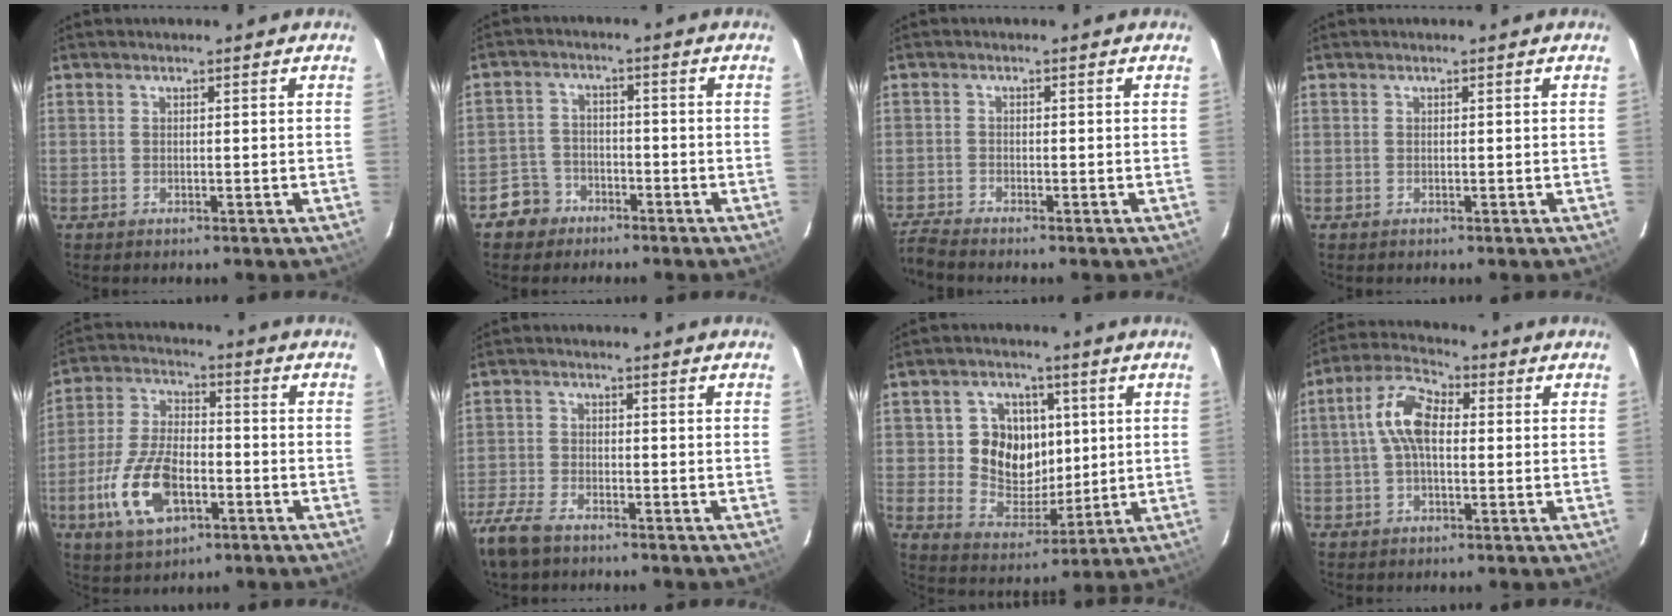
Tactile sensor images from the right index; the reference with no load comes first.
{"total": 5.5, "force": [-3.5, 4.2, 0.2], "torque": [-0.018, 0.023, -0.064]}
{"total": 3.4, "force": [-3.3, -0.3, 0.8], "torque": [-0.030, -0.013, -0.068]}
{"total": 0.0}
{"total": 14.2, "force": [-5.4, 7.2, 11.0], "torque": [-0.241, -0.002, -0.096]}
{"total": 8.6, "force": [-6.5, 3.7, 4.4], "torque": [-0.124, -0.019, -0.134]}
{"total": 12.1, "force": [1.9, 10.4, 5.9], "torque": [-0.125, 0.008, 0.045]}
{"total": 9.0, "force": [0.7, 4.8, 7.6], "torque": [-0.156, 0.025, 0.008]}